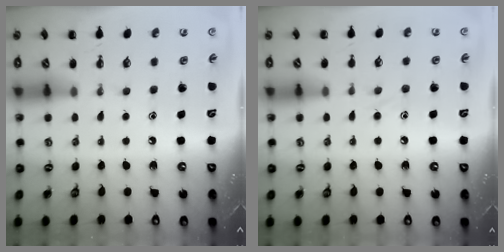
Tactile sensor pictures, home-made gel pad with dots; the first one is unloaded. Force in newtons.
{"total": 6.9, "press": 6.5, "slide": 2.5}